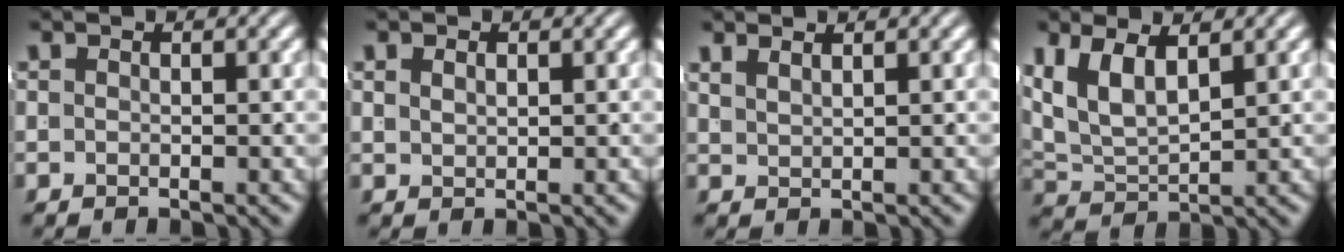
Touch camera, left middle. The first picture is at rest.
{"total": 0.8, "force": [0.6, -0.4, 0.3], "torque": [0.000, -0.006, 0.022]}
{"total": 1.5, "force": [1.4, -0.7, 0.2], "torque": [0.006, -0.001, 0.035]}
{"total": 6.7, "force": [1.6, 4.9, 4.2], "torque": [-0.106, -0.010, 0.030]}